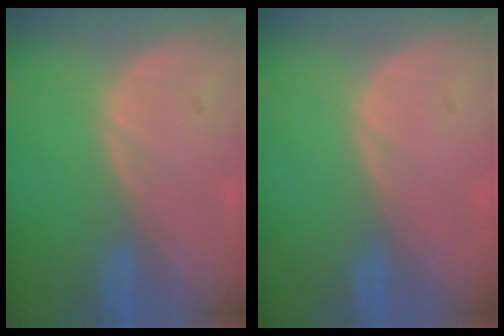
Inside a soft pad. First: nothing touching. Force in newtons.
{"total": 0.0}